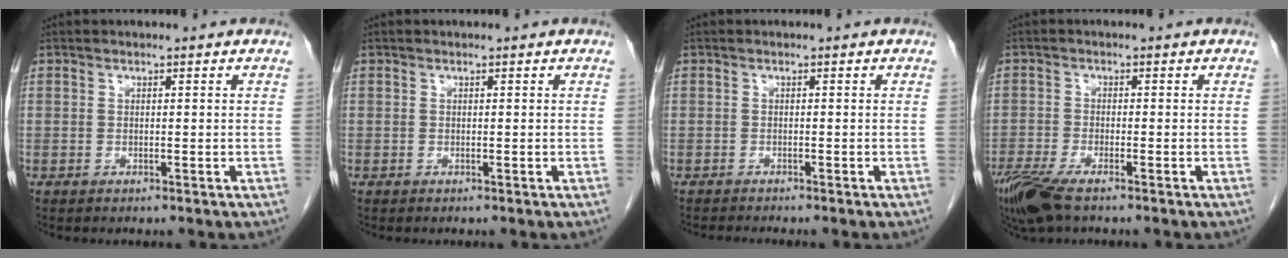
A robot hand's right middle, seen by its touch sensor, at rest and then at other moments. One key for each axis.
{"total": 0.0}
{"total": 2.2, "fx": -2.1, "fy": -0.2, "fz": 0.7, "tx": -0.009, "ty": -0.003, "tz": -0.032}
{"total": 6.6, "fx": -4.7, "fy": 1.3, "fz": 4.4, "tx": -0.089, "ty": -0.017, "tz": -0.087}